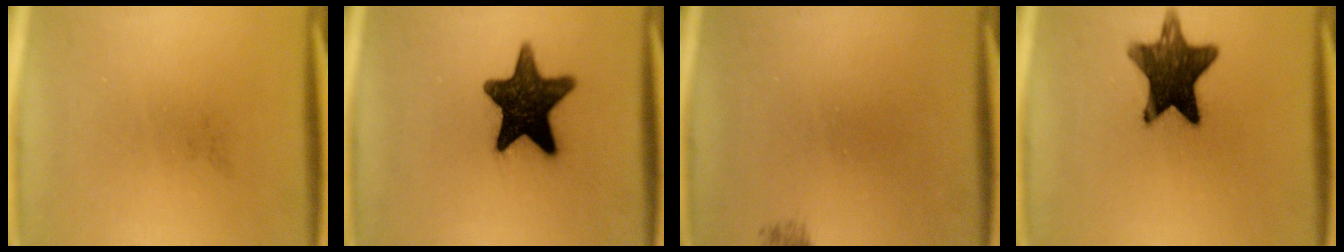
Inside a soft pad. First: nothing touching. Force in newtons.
{"total": 14.4}
{"total": 0.7}
{"total": 13.3}